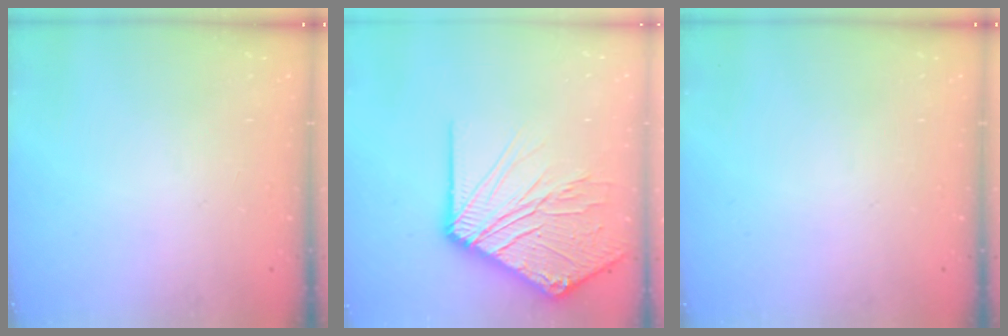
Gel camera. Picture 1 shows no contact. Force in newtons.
{"total": 19.9, "press": 19.8, "slide": 2.6}
{"total": 0.0}